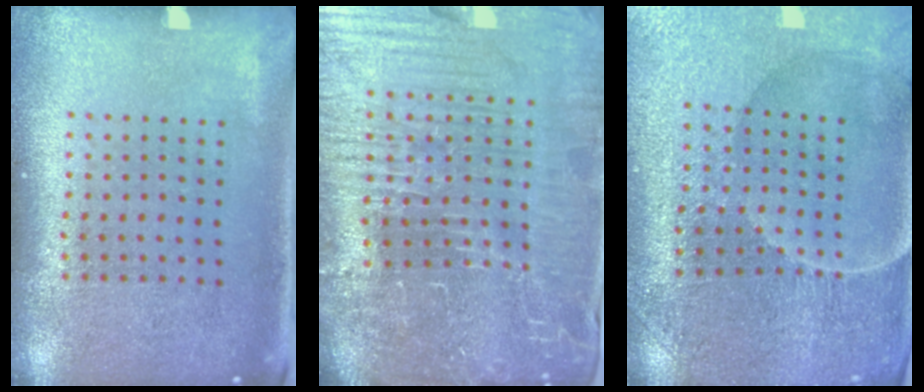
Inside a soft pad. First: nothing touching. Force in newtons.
{"total": 6.6, "press": 5.9, "slide": 2.9}
{"total": 1.9, "press": 1.9, "slide": 0.2}